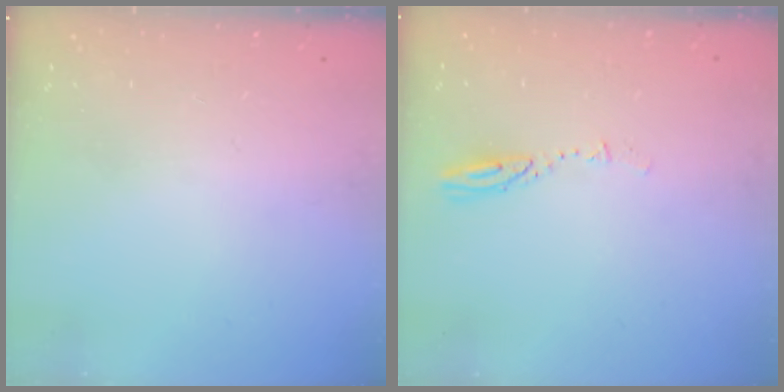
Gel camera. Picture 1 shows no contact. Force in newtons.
{"total": 3.1, "press": 3.1, "slide": 0.4}